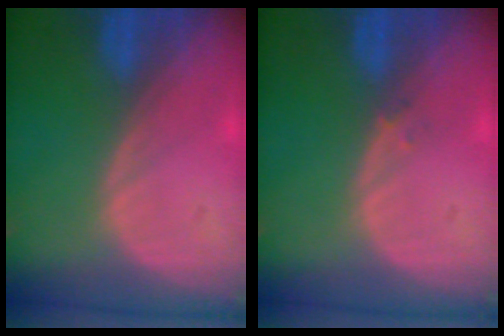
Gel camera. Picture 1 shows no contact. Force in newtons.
{"total": 0.7, "press": 0.7, "slide": 0.1}